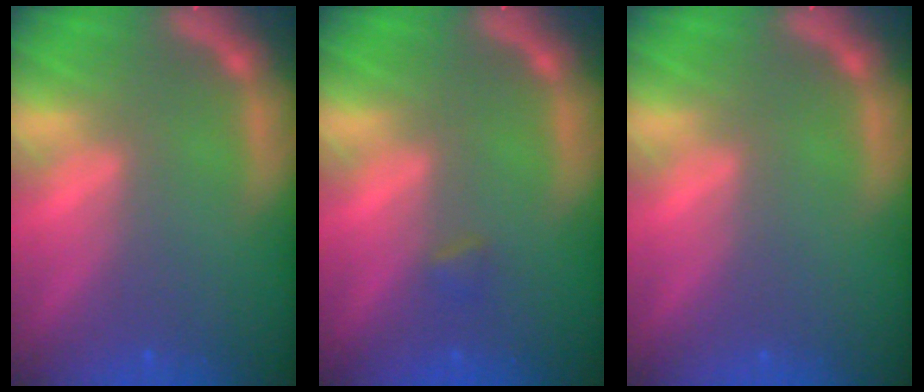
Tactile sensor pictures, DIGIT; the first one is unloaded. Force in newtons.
{"total": 0.9}
{"total": 0.0}